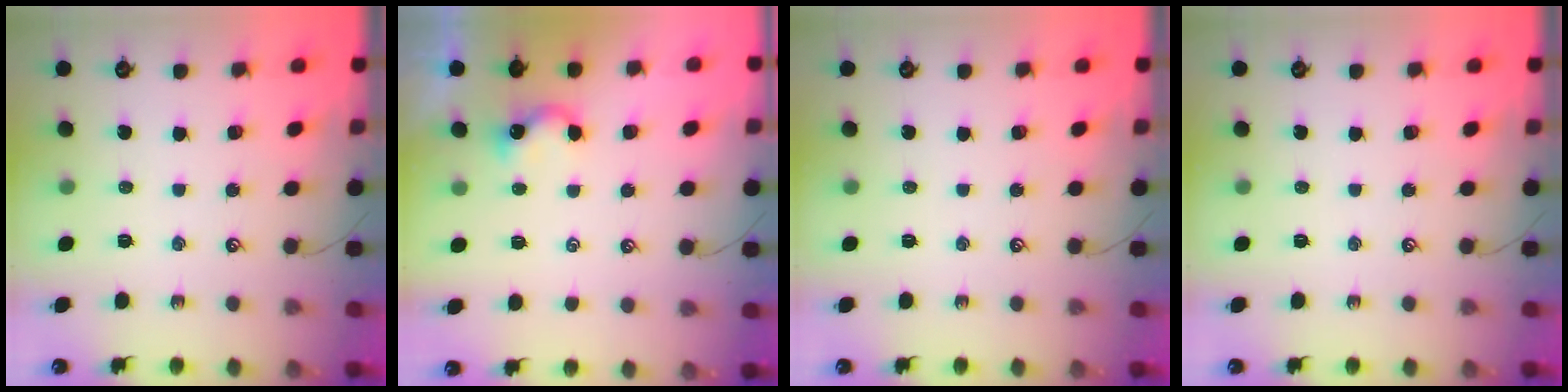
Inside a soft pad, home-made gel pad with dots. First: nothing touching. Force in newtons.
{"total": 1.8, "press": 1.8, "slide": 0.4}
{"total": 0.0}
{"total": 0.0}